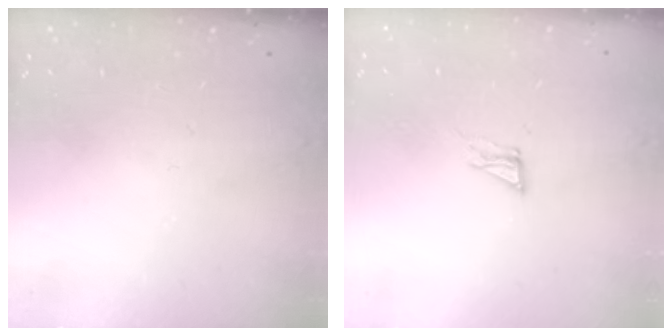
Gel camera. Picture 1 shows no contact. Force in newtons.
{"total": 4.3, "press": 4.2, "slide": 0.3}